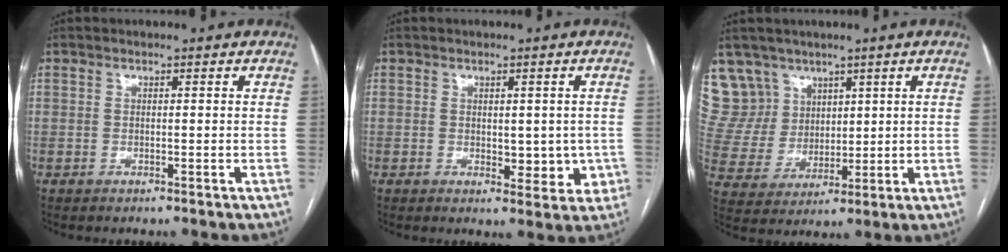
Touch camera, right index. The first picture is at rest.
{"total": 5.2, "force": [-0.5, 3.0, 4.3], "torque": [-0.038, 0.000, 0.003]}
{"total": 9.8, "force": [6.7, 7.2, 0.3], "torque": [-0.017, 0.029, 0.148]}